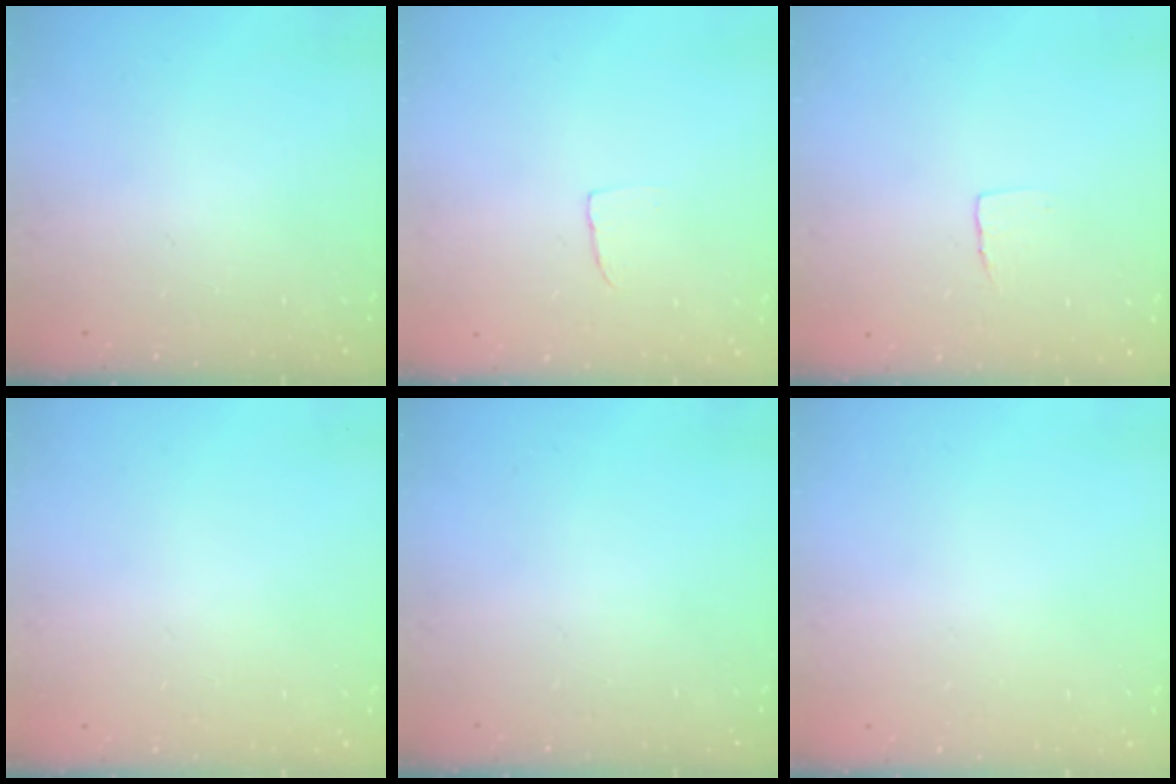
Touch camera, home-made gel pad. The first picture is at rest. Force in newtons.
{"total": 2.4, "press": 2.4, "slide": 0.1}
{"total": 4.1, "press": 4.1, "slide": 0.3}
{"total": 0.0}
{"total": 0.0}
{"total": 0.0}